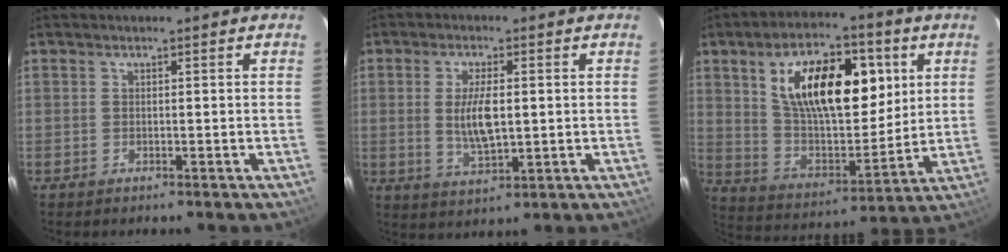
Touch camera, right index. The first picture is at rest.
{"total": 7.4, "force": [0.4, 3.0, 6.8], "torque": [-0.129, -0.005, 0.012]}
{"total": 21.4, "force": [7.2, 10.8, 17.0], "torque": [-0.282, 0.010, 0.132]}